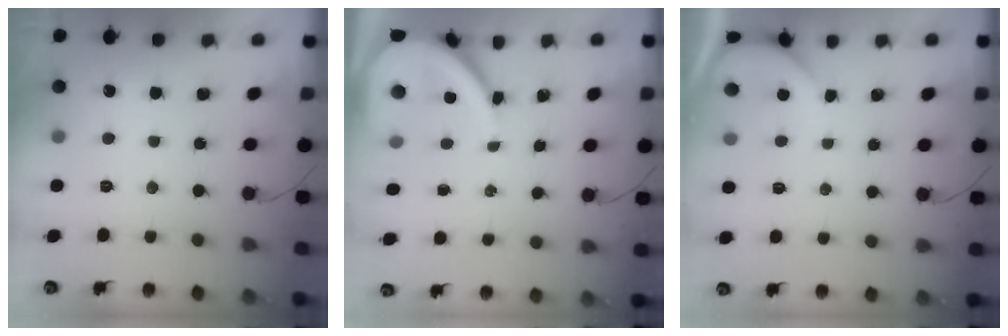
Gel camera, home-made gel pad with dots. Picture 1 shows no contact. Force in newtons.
{"total": 9.6, "press": 9.5, "slide": 1.2}
{"total": 1.6, "press": 1.6, "slide": 0.2}